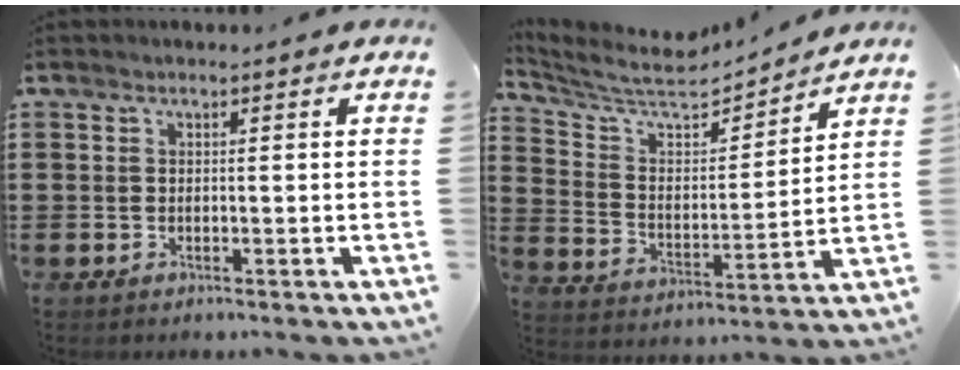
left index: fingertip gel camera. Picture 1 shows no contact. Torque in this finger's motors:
{"motor_torque": [0.02, -0.02, 0.11, 0.04]}